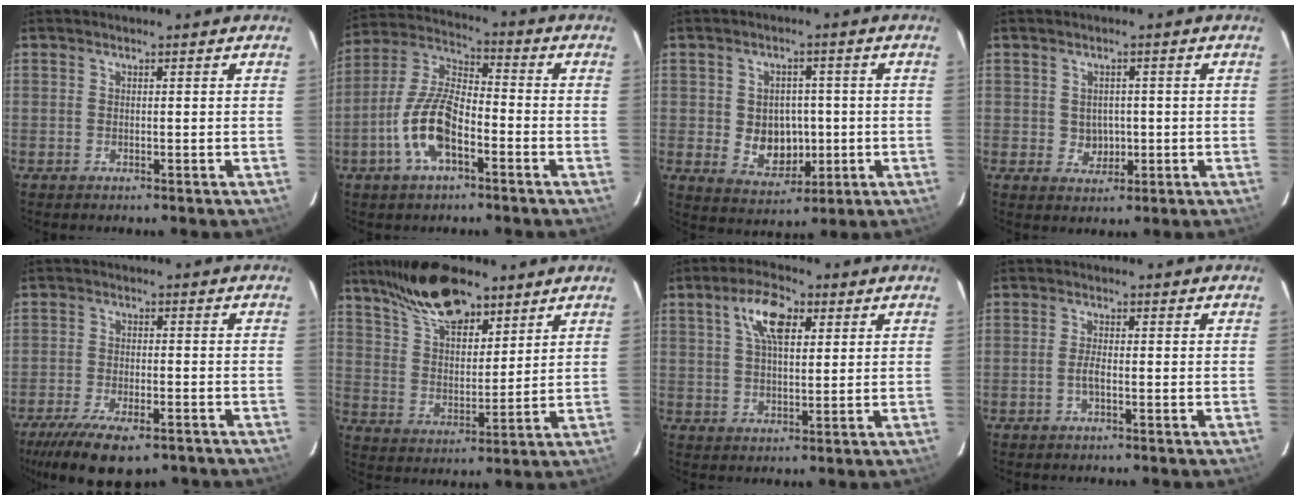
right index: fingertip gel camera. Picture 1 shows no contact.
{"total": 12.2, "force": [-4.9, 5.0, 10.0], "torque": [-0.215, 0.005, -0.094]}
{"total": 7.9, "force": [-0.6, 6.4, 4.6], "torque": [-0.092, 0.003, 0.010]}
{"total": 3.5, "force": [-0.1, 3.3, 1.3], "torque": [-0.023, 0.007, 0.008]}
{"total": 14.7, "force": [-10.6, 5.1, 8.8], "torque": [-0.189, -0.042, -0.167]}
{"total": 15.2, "force": [10.8, 5.9, 8.9], "torque": [-0.160, 0.024, 0.197]}
{"total": 8.2, "force": [3.4, 3.6, 6.6], "torque": [-0.119, 0.018, 0.059]}
{"total": 1.9, "force": [-0.7, 0.4, 1.7], "torque": [-0.037, 0.001, -0.014]}